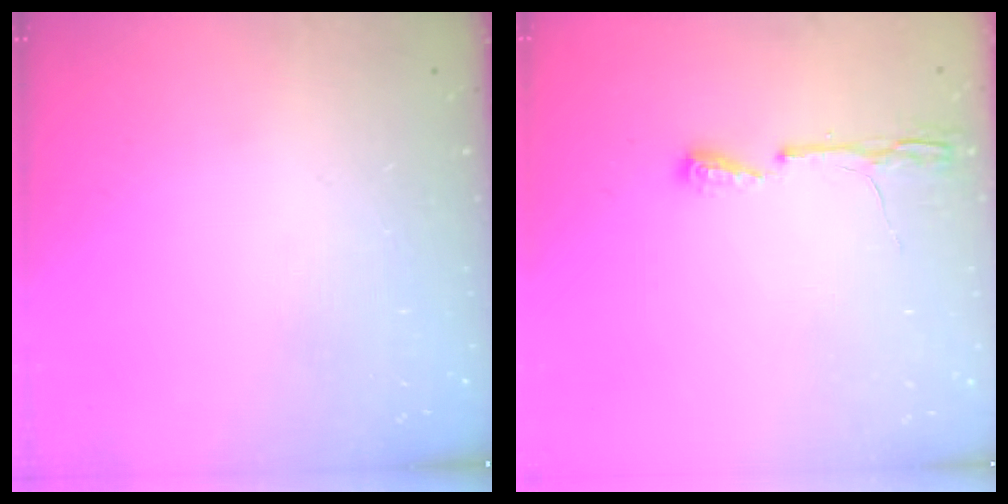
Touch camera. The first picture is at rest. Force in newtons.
{"total": 4.3, "press": 4.2, "slide": 0.6}